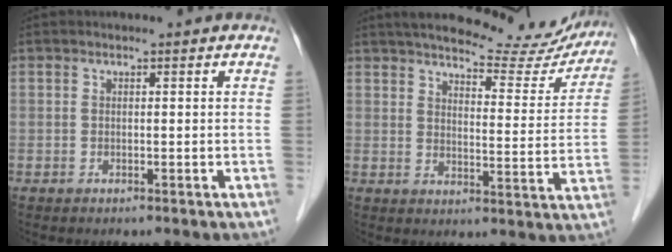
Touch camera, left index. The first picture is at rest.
{"total": 20.2, "force": [18.2, 4.5, 7.4], "torque": [-0.089, -0.021, 0.217]}